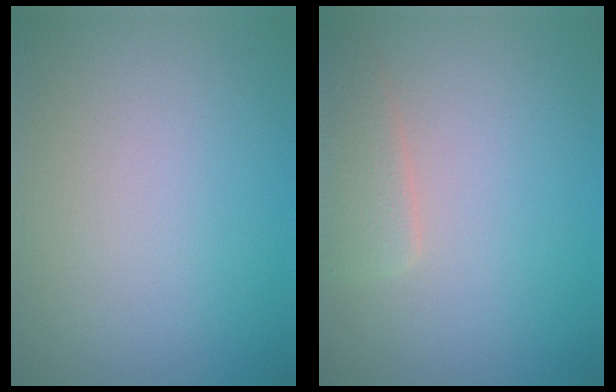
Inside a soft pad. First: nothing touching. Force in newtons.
{"total": 2.2, "press": 2.2, "slide": 0.1}